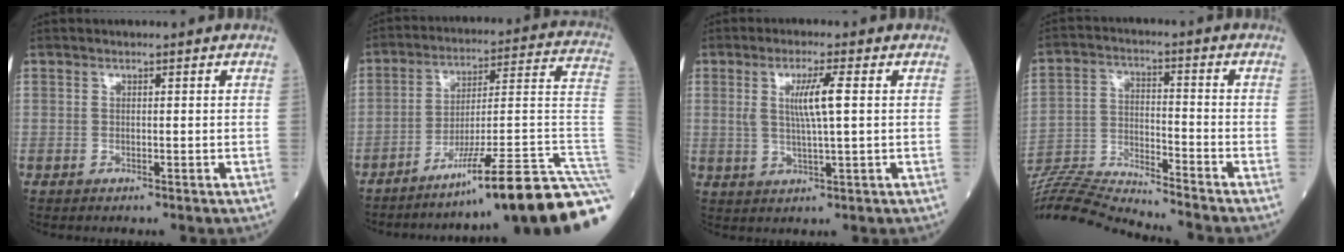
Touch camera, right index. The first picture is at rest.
{"total": 22.6, "force": [-15.5, -1.0, 16.4], "torque": [-0.129, 0.022, -0.241]}
{"total": 5.7, "force": [1.2, 0.0, 5.6], "torque": [-0.109, -0.001, 0.024]}
{"total": 16.2, "force": [-15.5, -1.5, 4.3], "torque": [-0.078, -0.002, -0.272]}